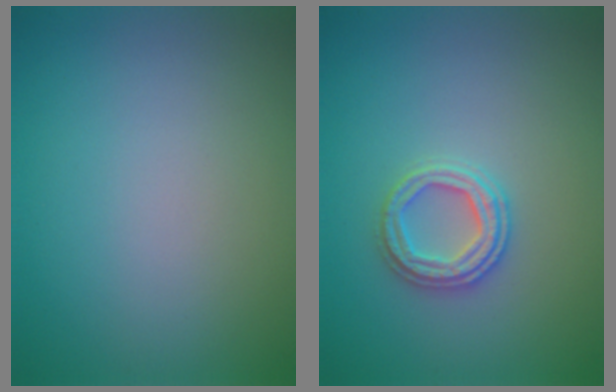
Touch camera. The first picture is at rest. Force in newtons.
{"total": 2.7, "press": 2.7, "slide": 0.3}